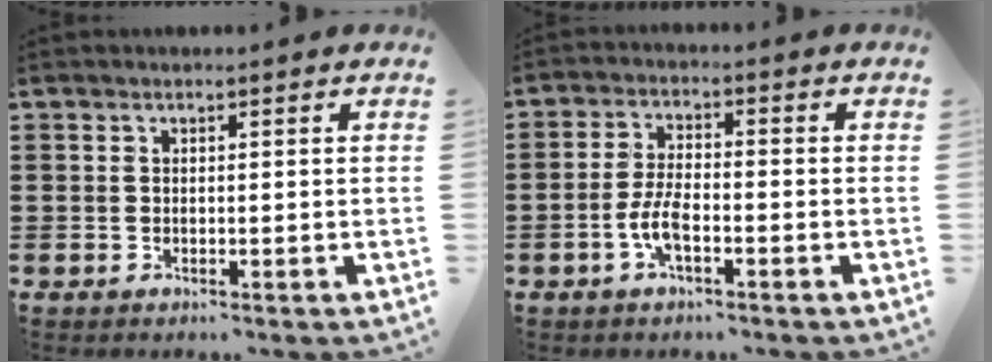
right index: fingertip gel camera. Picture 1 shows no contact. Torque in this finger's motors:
{"motor_torque": [2.14, 0.00, 0.12, 0.07]}